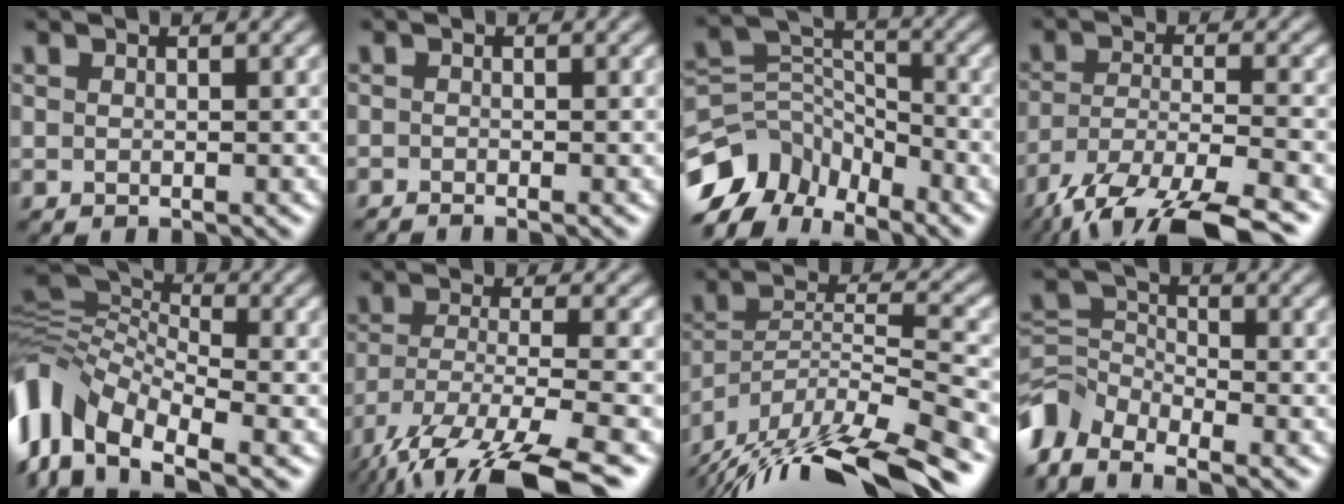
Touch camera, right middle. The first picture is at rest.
{"total": 1.0, "force": [-0.9, 0.0, 0.3], "torque": [-0.001, -0.007, -0.019]}
{"total": 8.3, "force": [-5.7, 4.9, 3.4], "torque": [-0.065, 0.006, -0.119]}
{"total": 13.3, "force": [-10.5, 4.2, 7.0], "torque": [-0.145, -0.043, -0.158]}
{"total": 10.3, "force": [-4.0, 5.8, 7.5], "torque": [-0.151, 0.011, -0.102]}
{"total": 13.6, "force": [-10.0, 4.0, 8.3], "torque": [-0.177, -0.049, -0.147]}
{"total": 15.4, "force": [-12.7, 3.5, 7.9], "torque": [-0.139, 0.001, -0.199]}
{"total": 7.3, "force": [-4.7, 4.1, 3.8], "torque": [-0.072, 0.001, -0.109]}